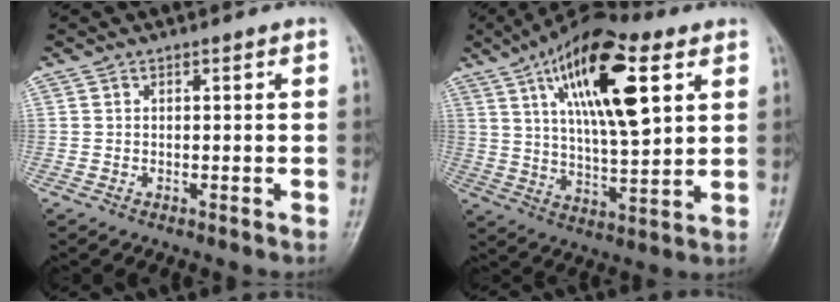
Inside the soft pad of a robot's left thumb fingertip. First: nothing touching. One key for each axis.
{"total": 20.0, "fx": 8.0, "fy": 7.3, "fz": 16.9, "tx": -0.263, "ty": -0.017, "tz": 0.131}